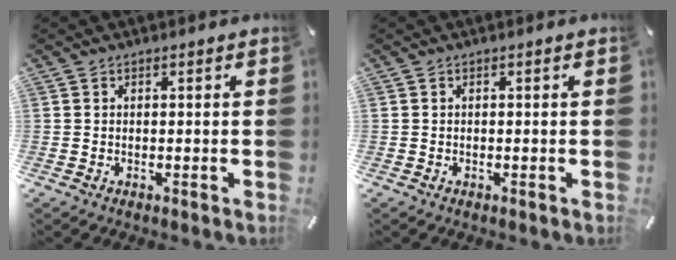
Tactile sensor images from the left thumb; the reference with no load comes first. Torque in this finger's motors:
{"motor_torque": [0.00, 0.00, -0.21, 0.21, 0.00]}